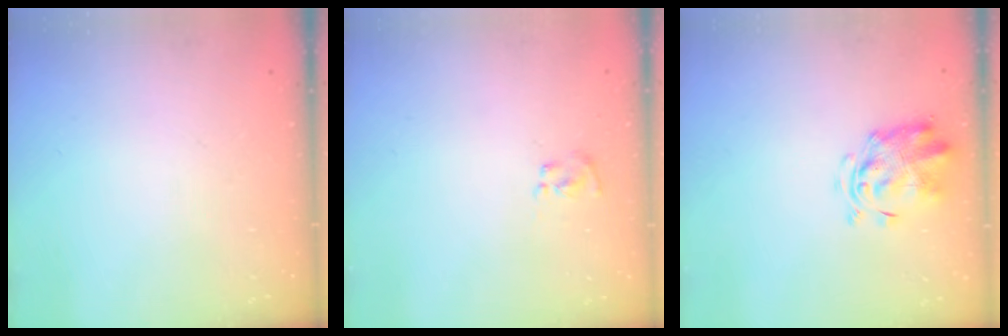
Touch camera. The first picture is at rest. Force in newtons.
{"total": 3.0, "press": 2.9, "slide": 0.9}
{"total": 3.0, "press": 2.9, "slide": 0.6}